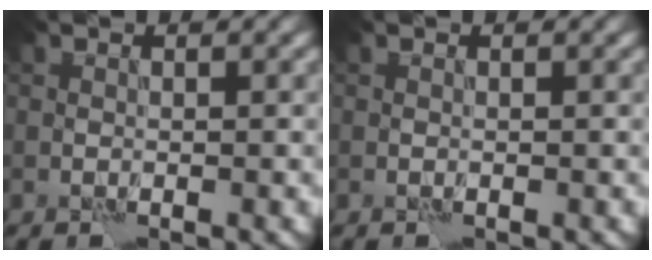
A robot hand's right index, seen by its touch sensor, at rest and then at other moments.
{"total": 0.0}